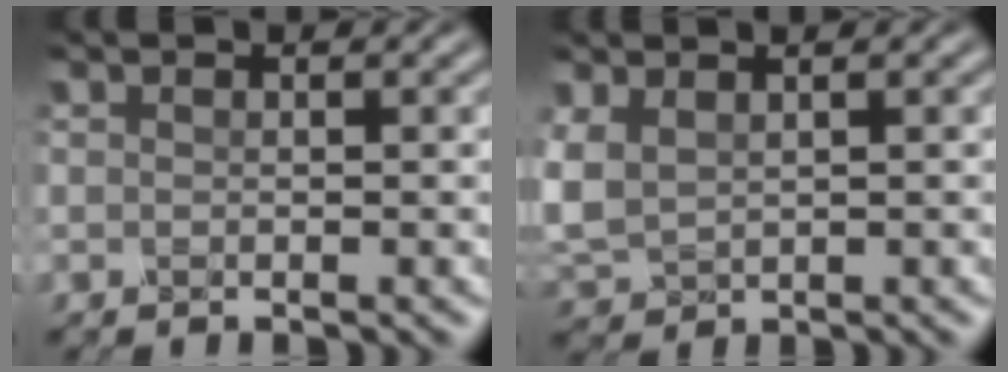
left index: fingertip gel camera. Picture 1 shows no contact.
{"total": 3.2, "force": [0.8, 2.2, 2.2], "torque": [-0.071, -0.001, 0.020]}